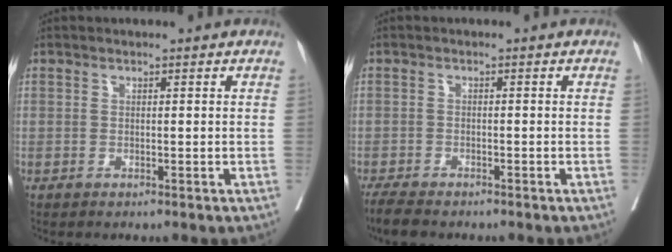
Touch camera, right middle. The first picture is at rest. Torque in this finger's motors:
{"motor_torque": [0.13, -0.12, 0.00, 0.03]}